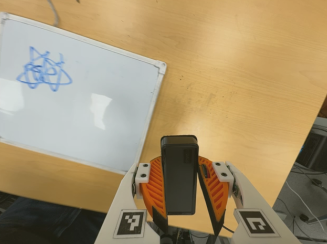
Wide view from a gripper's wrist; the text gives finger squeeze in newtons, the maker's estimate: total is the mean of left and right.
{"total": 6.3, "left": 5.1, "right": 7.5}